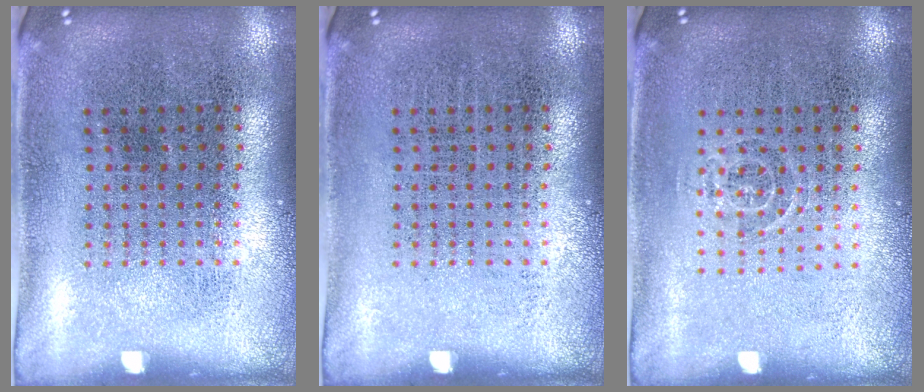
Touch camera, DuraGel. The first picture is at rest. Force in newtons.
{"total": 0.0}
{"total": 0.8, "press": 0.5, "slide": 0.6}